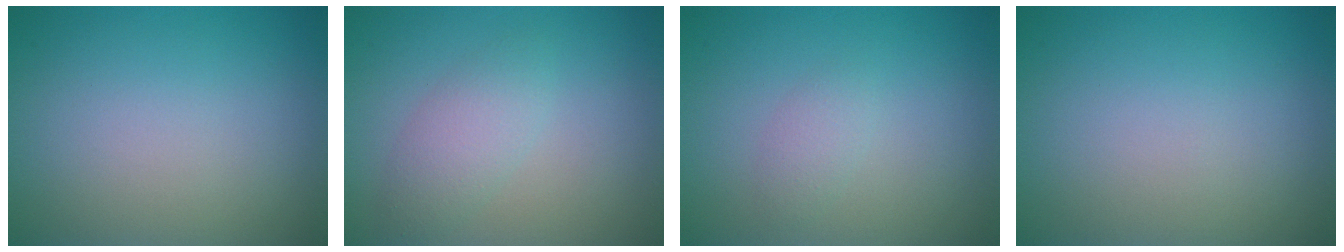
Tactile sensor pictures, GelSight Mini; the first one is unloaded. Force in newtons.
{"total": 2.4, "press": 2.4, "slide": 0.0}
{"total": 1.2, "press": 1.2, "slide": 0.1}
{"total": 0.0}